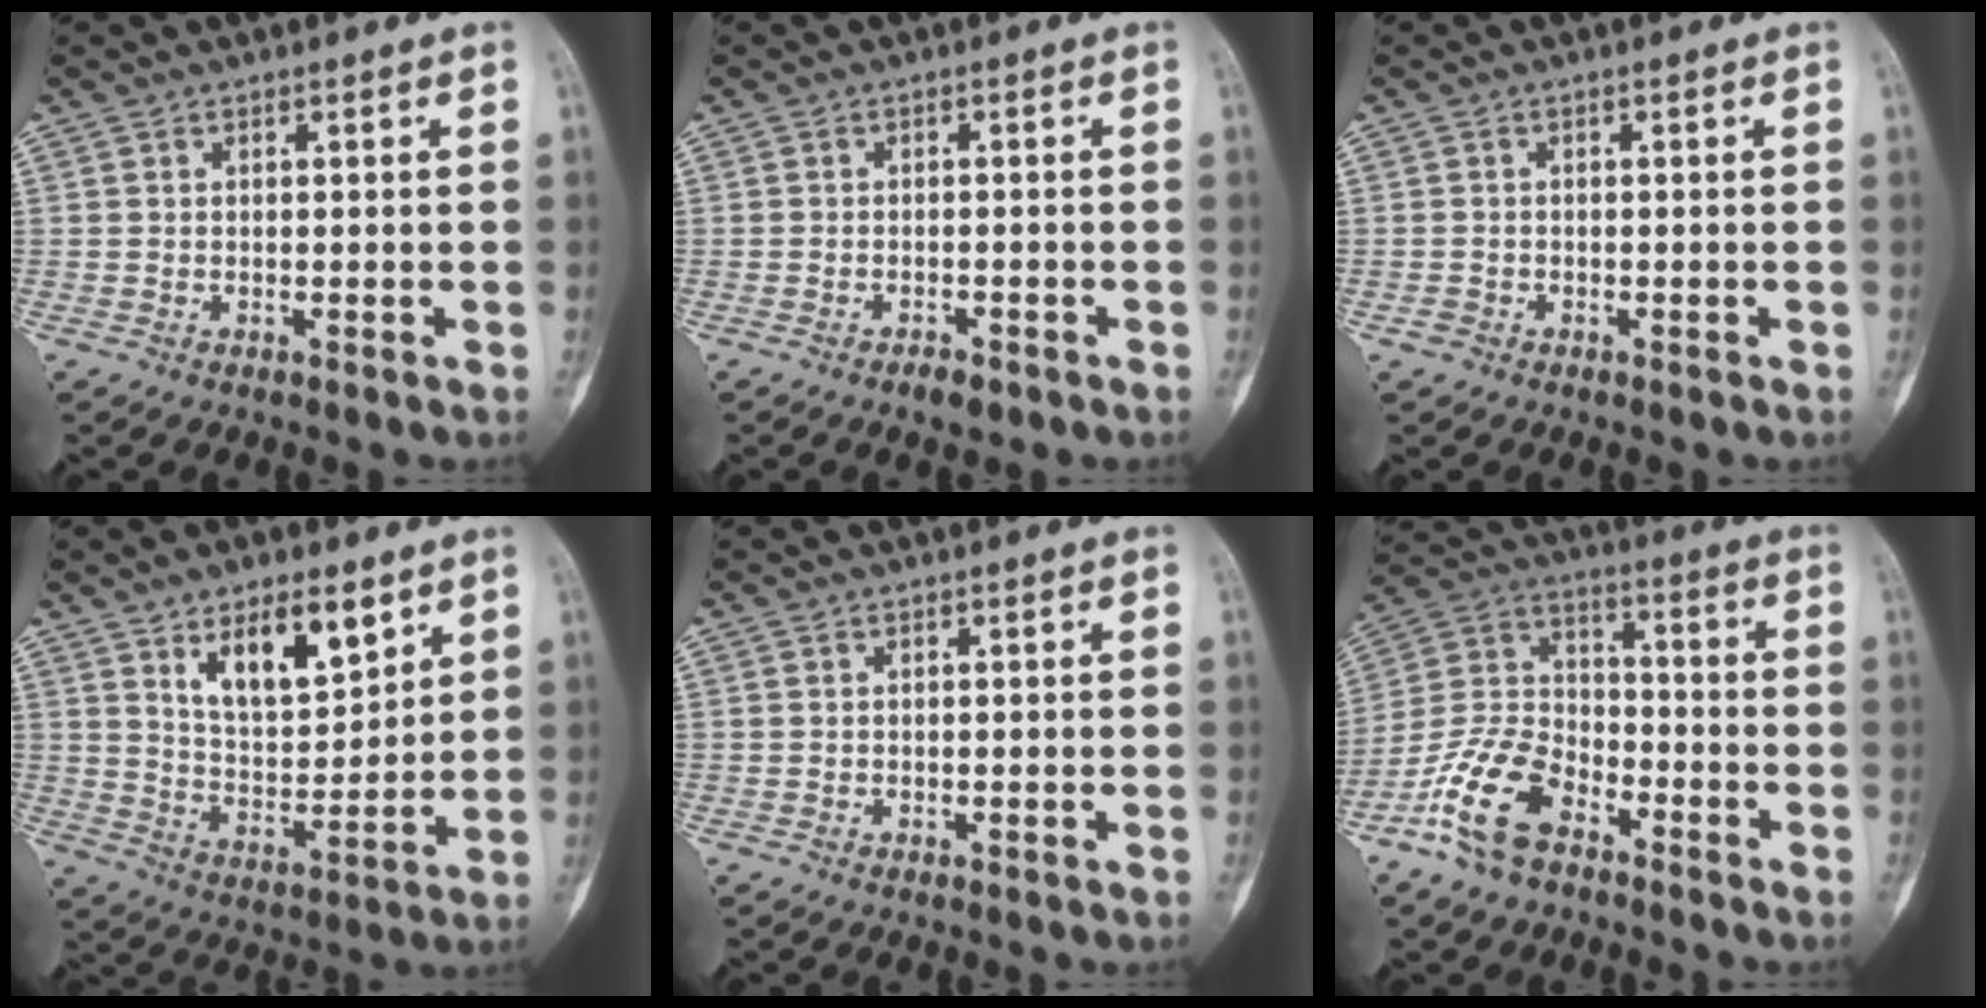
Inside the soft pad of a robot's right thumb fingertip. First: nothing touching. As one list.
[{"total": 2.1, "force": [-1.5, 0.9, 1.2], "torque": [-0.018, 0.006, -0.023]}, {"total": 1.0, "force": [-0.6, 0.8, 0.1], "torque": [0.004, 0.004, -0.014]}, {"total": 12.6, "force": [7.0, 5.6, 8.9], "torque": [-0.121, -0.043, 0.130]}, {"total": 0.0}, {"total": 13.4, "force": [-8.1, 7.2, 7.9], "torque": [-0.154, 0.052, -0.169]}]